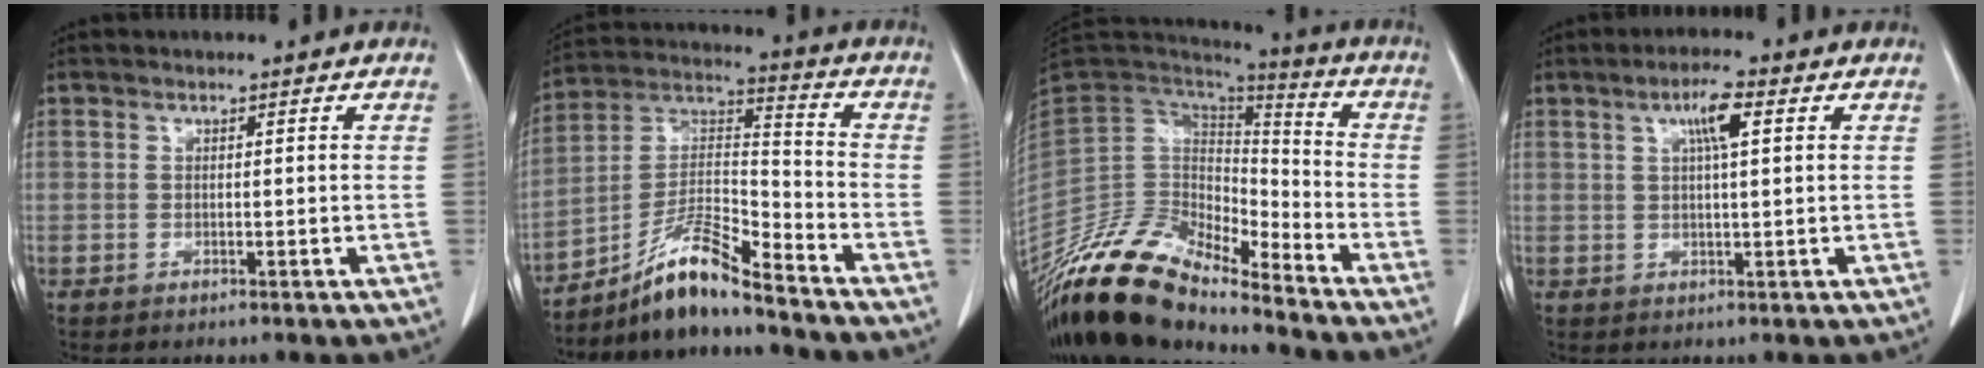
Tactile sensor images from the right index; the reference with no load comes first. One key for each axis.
{"total": 11.0, "fx": -9.2, "fy": 0.3, "fz": 6.0, "tx": -0.116, "ty": 0.011, "tz": -0.166}
{"total": 17.5, "fx": -15.4, "fy": 4.6, "fz": 6.8, "tx": -0.116, "ty": 0.044, "tz": -0.280}
{"total": 4.5, "fx": 1.6, "fy": 0.4, "fz": 4.2, "tx": -0.077, "ty": 0.006, "tz": 0.028}